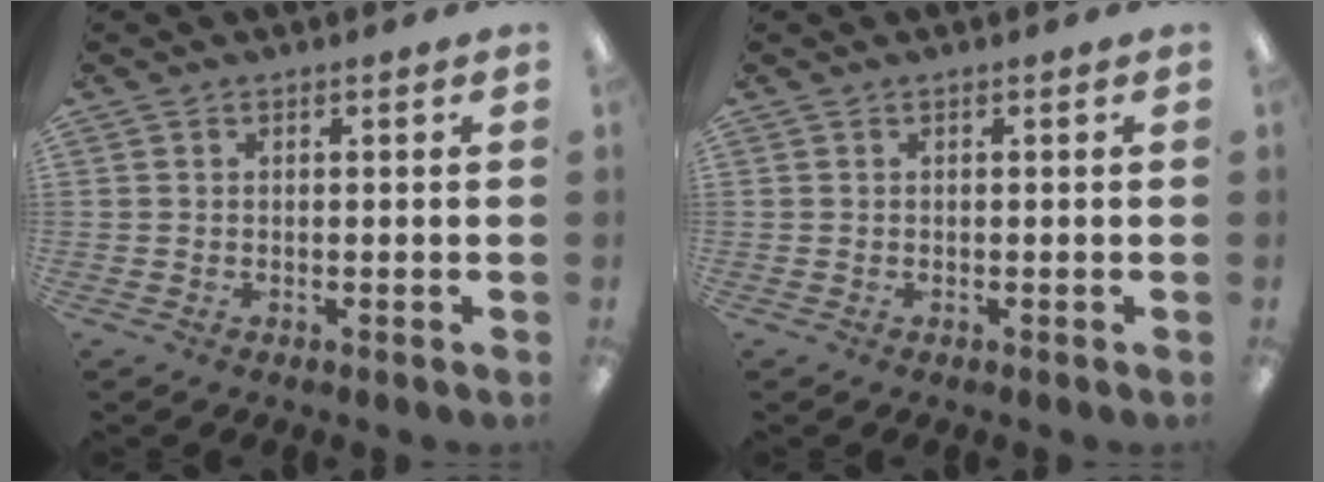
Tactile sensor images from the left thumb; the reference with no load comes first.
{"total": 0.0}